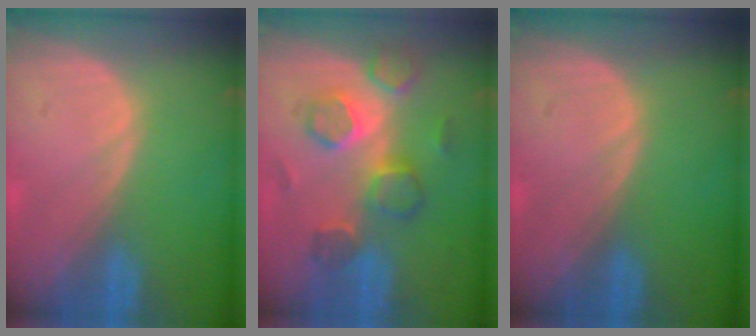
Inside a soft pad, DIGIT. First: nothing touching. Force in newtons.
{"total": 7.8, "press": 7.4, "slide": 2.4}
{"total": 0.0}